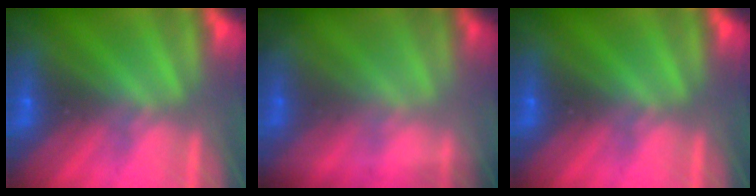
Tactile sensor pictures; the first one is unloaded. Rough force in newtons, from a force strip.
{"total": 1.8}
{"total": 0.0}